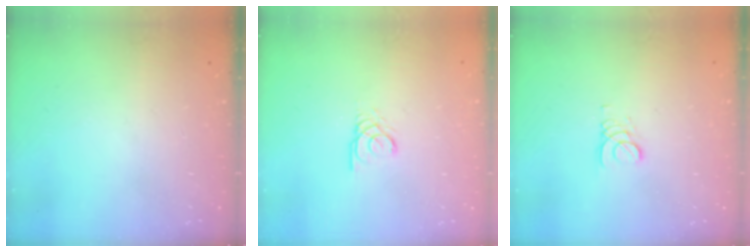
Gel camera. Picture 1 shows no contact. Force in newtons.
{"total": 2.4, "press": 2.4, "slide": 0.4}
{"total": 2.2, "press": 2.2, "slide": 0.3}